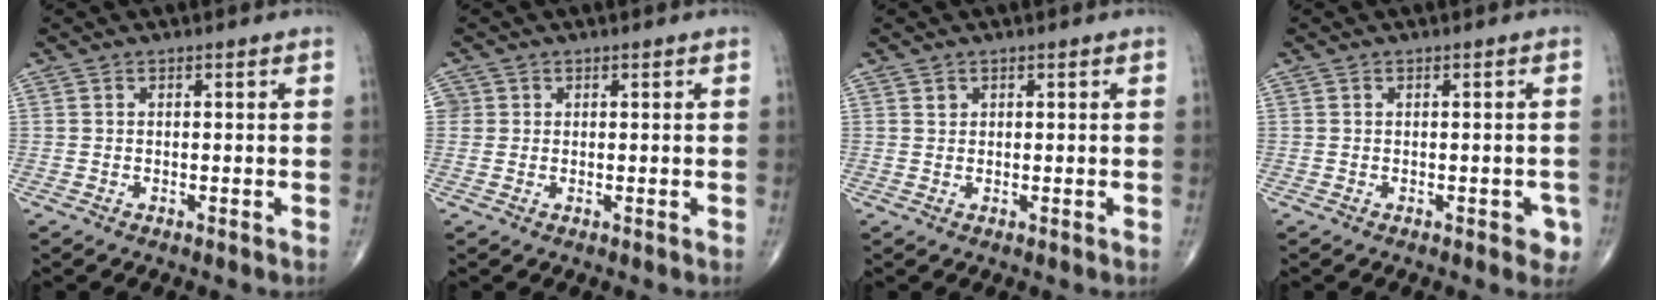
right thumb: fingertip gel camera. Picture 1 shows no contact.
{"total": 1.8, "force": [0.3, 1.8, 0.2], "torque": [0.011, 0.003, 0.002]}
{"total": 0.9, "force": [0.5, 0.7, 0.2], "torque": [0.004, -0.003, 0.008]}
{"total": 2.6, "force": [-1.0, 1.5, 1.8], "torque": [-0.004, 0.004, -0.011]}